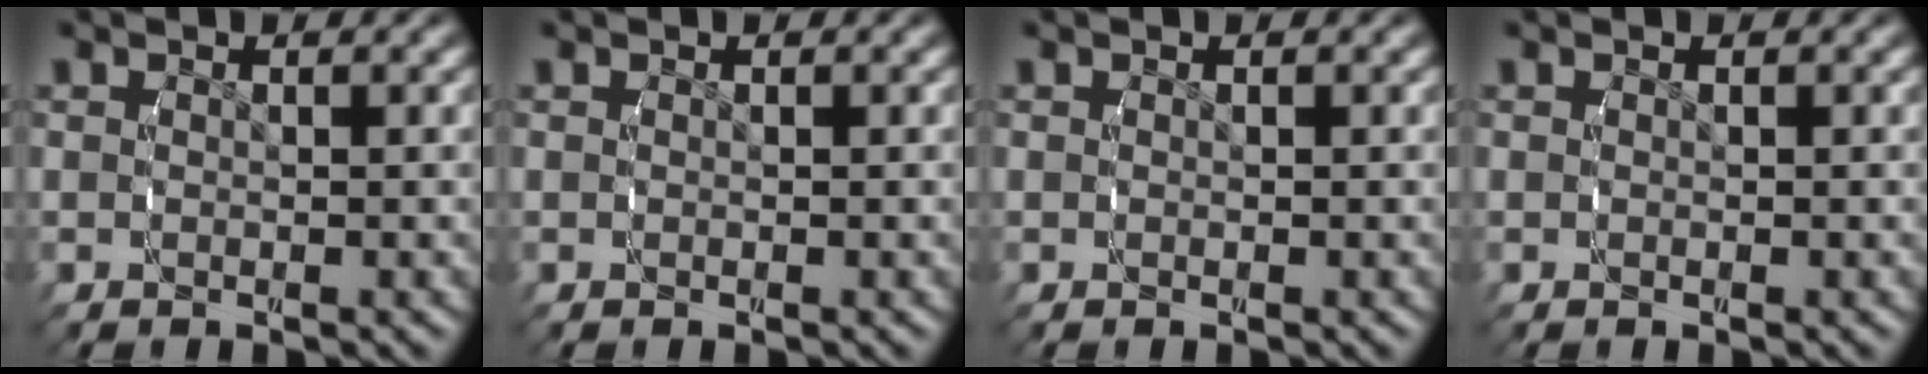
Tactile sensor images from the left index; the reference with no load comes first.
{"total": 0.0}
{"total": 0.0}
{"total": 0.0}